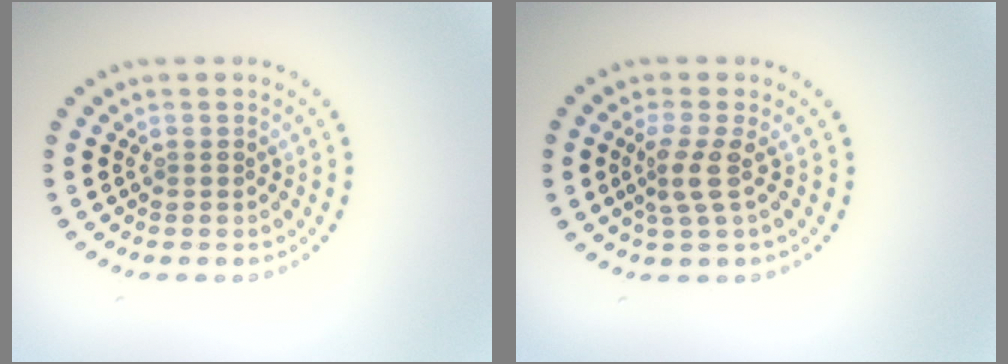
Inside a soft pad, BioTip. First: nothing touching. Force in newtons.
{"total": 2.4, "press": 1.7, "slide": 1.7}